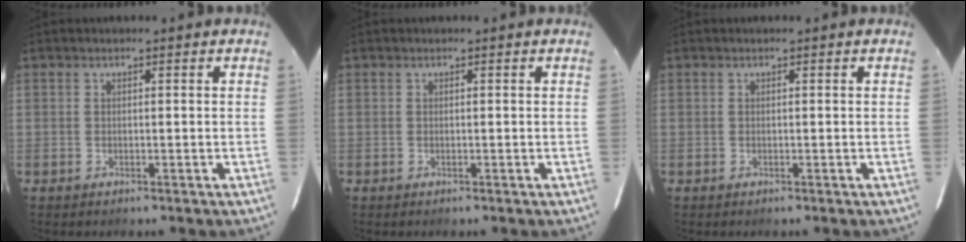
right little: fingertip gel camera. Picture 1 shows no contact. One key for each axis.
{"total": 0.0}
{"total": 0.0}